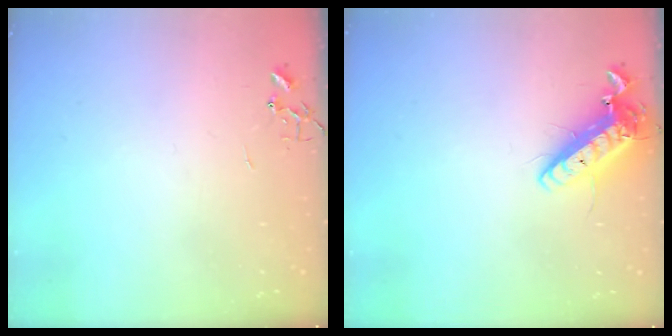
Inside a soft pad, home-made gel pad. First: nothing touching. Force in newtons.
{"total": 14.3, "press": 14.1, "slide": 2.6}